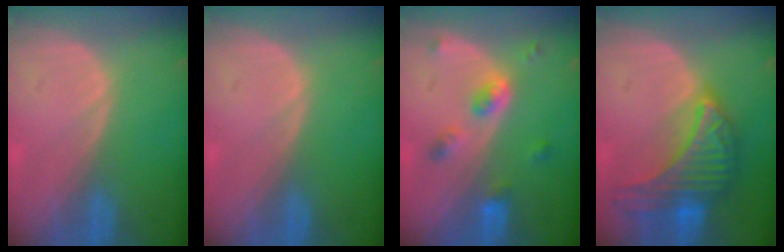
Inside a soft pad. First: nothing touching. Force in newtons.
{"total": 0.0}
{"total": 5.1, "press": 4.5, "slide": 2.3}
{"total": 10.0, "press": 10.0, "slide": 0.5}